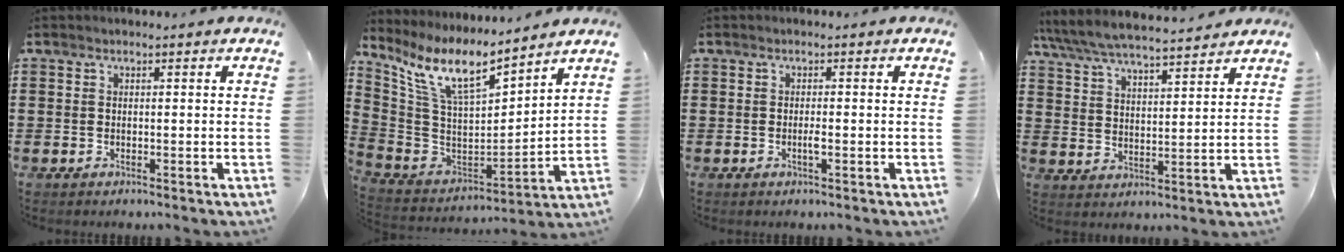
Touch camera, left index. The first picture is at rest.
{"total": 10.8, "force": [7.9, 2.3, 7.0], "torque": [-0.166, -0.044, 0.137]}
{"total": 1.2, "force": [-0.3, 0.0, 1.2], "torque": [-0.023, -0.003, -0.006]}
{"total": 6.5, "force": [6.0, 0.6, 2.2], "torque": [-0.066, -0.030, 0.106]}